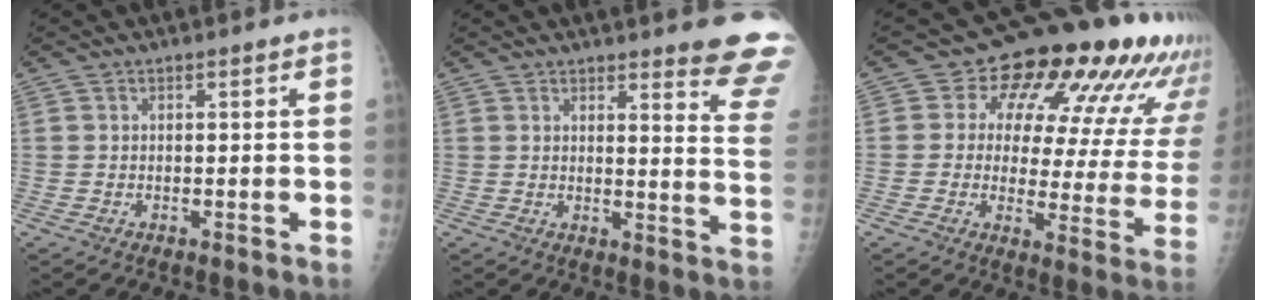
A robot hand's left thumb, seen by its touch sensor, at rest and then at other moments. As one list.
[{"total": 13.3, "force": [11.6, 1.2, 6.5], "torque": [-0.050, -0.108, 0.115]}, {"total": 20.6, "force": [11.8, 9.3, 14.0], "torque": [-0.140, -0.041, 0.138]}]